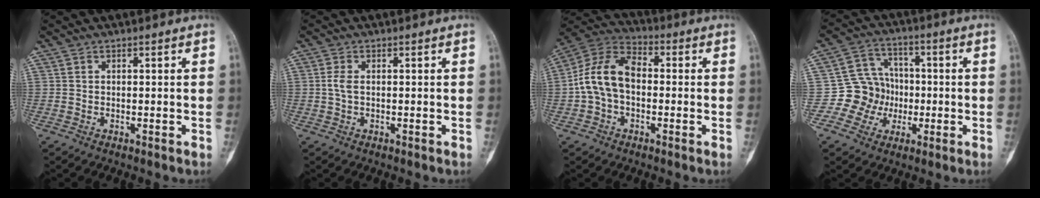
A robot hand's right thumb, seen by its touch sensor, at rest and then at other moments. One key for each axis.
{"total": 2.0, "fx": 0.1, "fy": 1.1, "fz": 1.7, "tx": -0.043, "ty": 0.003, "tz": -0.001}
{"total": 12.3, "fx": -0.7, "fy": 8.2, "fz": 9.1, "tx": -0.168, "ty": 0.038, "tz": -0.024}
{"total": 9.8, "fx": -1.9, "fy": 9.2, "fz": 2.7, "tx": 0.008, "ty": 0.025, "tz": -0.041}